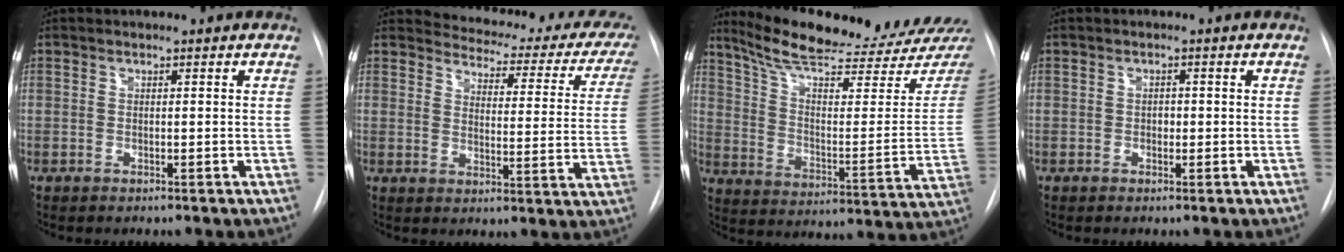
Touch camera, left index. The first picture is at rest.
{"total": 21.1, "force": [19.5, 5.0, 6.3], "torque": [-0.066, -0.072, 0.207]}
{"total": 25.8, "force": [23.2, 2.3, 11.0], "torque": [-0.167, -0.076, 0.316]}
{"total": 1.0, "force": [-0.2, 0.8, 0.6], "torque": [-0.004, 0.003, -0.003]}